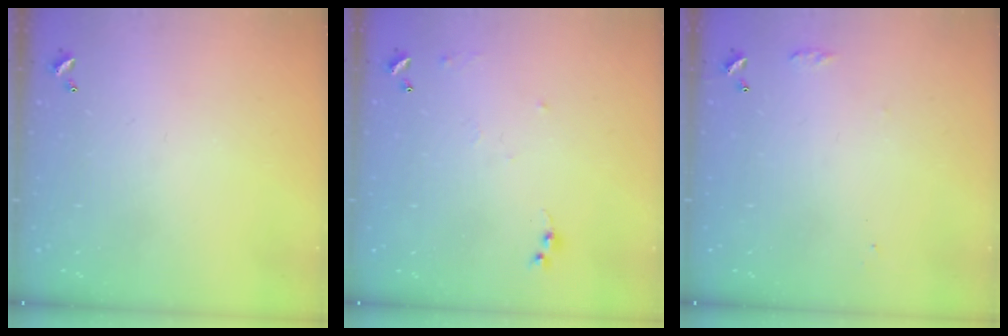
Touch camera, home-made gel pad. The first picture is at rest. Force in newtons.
{"total": 6.6, "press": 6.6, "slide": 0.6}
{"total": 6.3, "press": 6.3, "slide": 0.8}